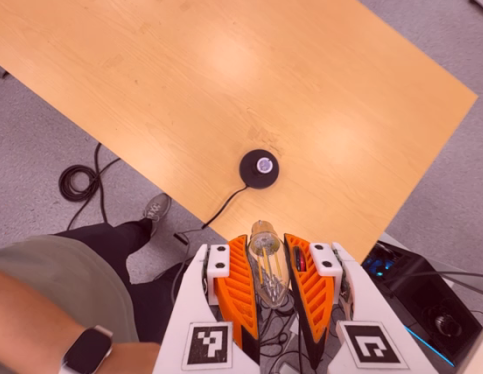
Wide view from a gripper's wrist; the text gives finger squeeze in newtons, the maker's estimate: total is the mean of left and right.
{"total": 20.3, "left": 22.2, "right": 18.3}